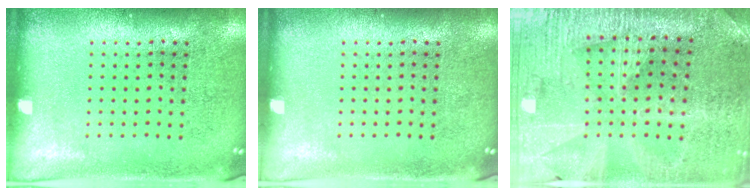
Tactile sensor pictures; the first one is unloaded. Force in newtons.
{"total": 0.0}
{"total": 3.0, "press": 2.9, "slide": 0.4}